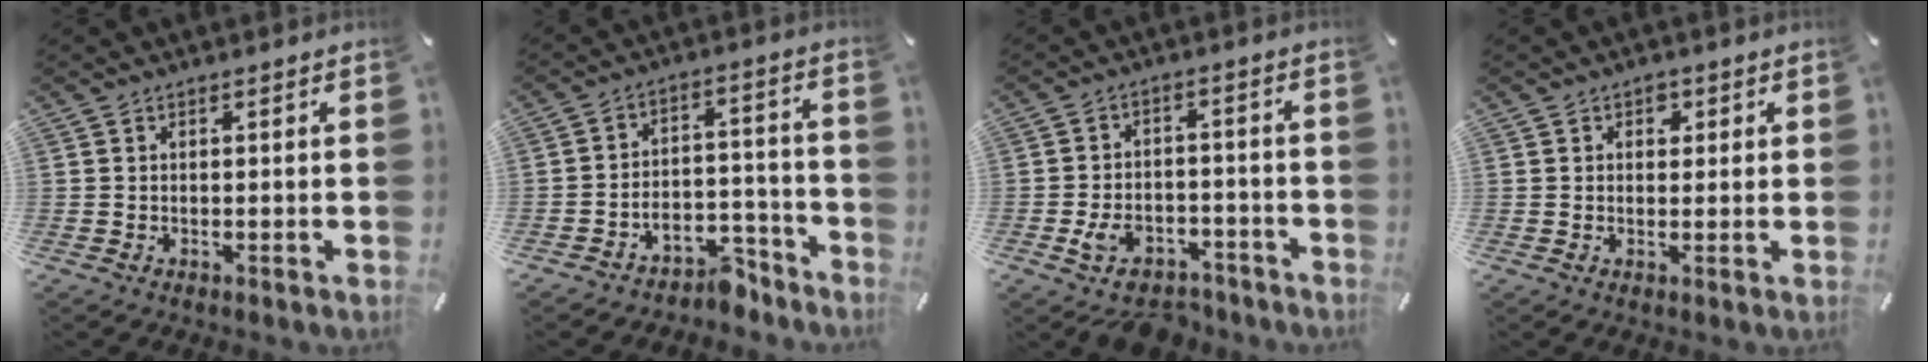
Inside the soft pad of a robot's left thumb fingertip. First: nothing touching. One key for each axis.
{"total": 7.2, "fx": -4.8, "fy": 4.9, "fz": 2.3, "tx": -0.019, "ty": 0.027, "tz": -0.083}
{"total": 7.4, "fx": -4.4, "fy": 4.8, "fz": 3.5, "tx": -0.051, "ty": 0.028, "tz": -0.077}
{"total": 2.4, "fx": 0.9, "fy": 2.0, "fz": 1.0, "tx": 0.001, "ty": -0.003, "tz": 0.008}